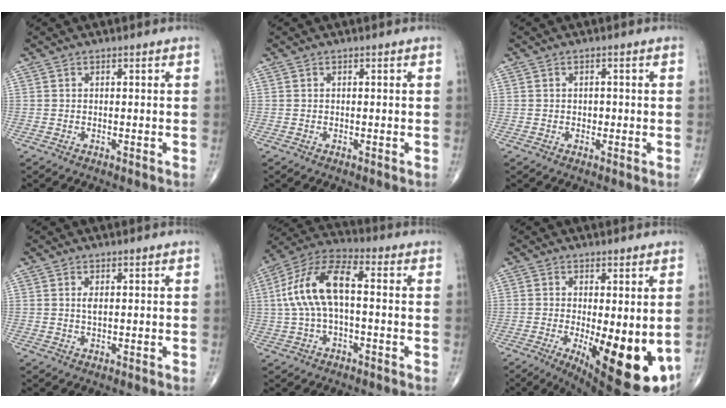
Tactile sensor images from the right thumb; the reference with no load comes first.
{"total": 0.0}
{"total": 1.3, "force": [-0.2, 1.0, 0.8], "torque": [-0.005, 0.002, -0.004]}
{"total": 1.4, "force": [0.3, 0.5, 1.2], "torque": [-0.025, -0.002, 0.007]}
{"total": 15.5, "force": [0.9, 7.1, 13.7], "torque": [-0.274, 0.048, 0.008]}
{"total": 16.4, "force": [-3.3, 5.8, 14.9], "torque": [-0.182, -0.028, -0.024]}